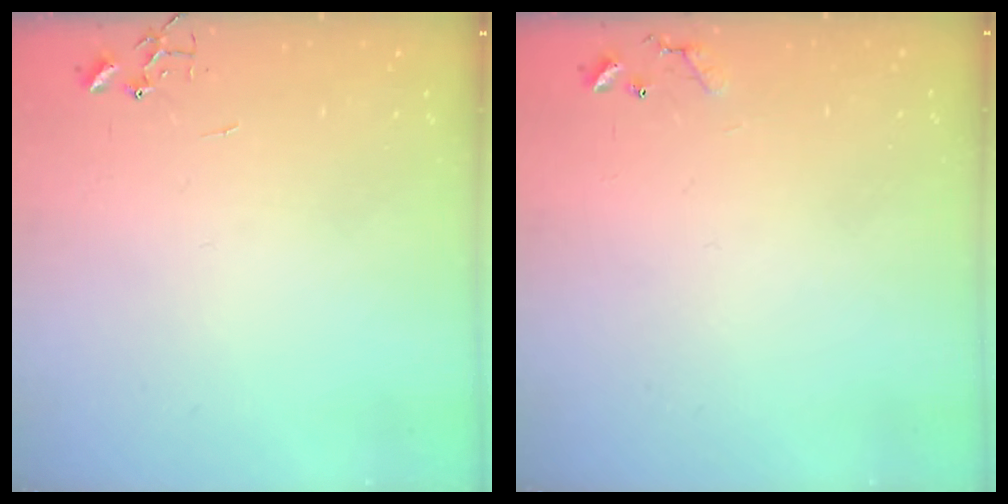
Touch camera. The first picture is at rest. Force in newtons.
{"total": 7.7, "press": 7.7, "slide": 0.5}